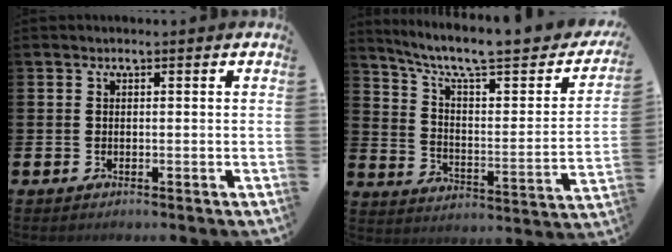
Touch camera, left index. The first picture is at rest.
{"total": 8.5, "force": [6.5, 1.9, 5.1], "torque": [-0.111, -0.050, 0.099]}